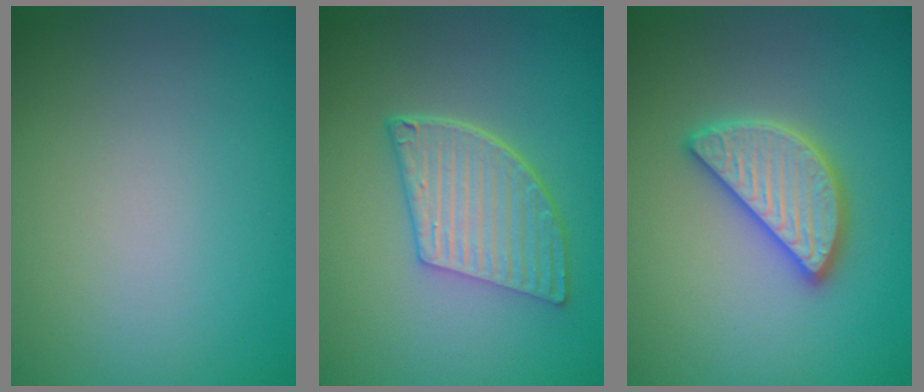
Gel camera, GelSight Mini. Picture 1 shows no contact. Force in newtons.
{"total": 5.5, "press": 4.1, "slide": 3.7}
{"total": 4.7, "press": 4.6, "slide": 0.3}